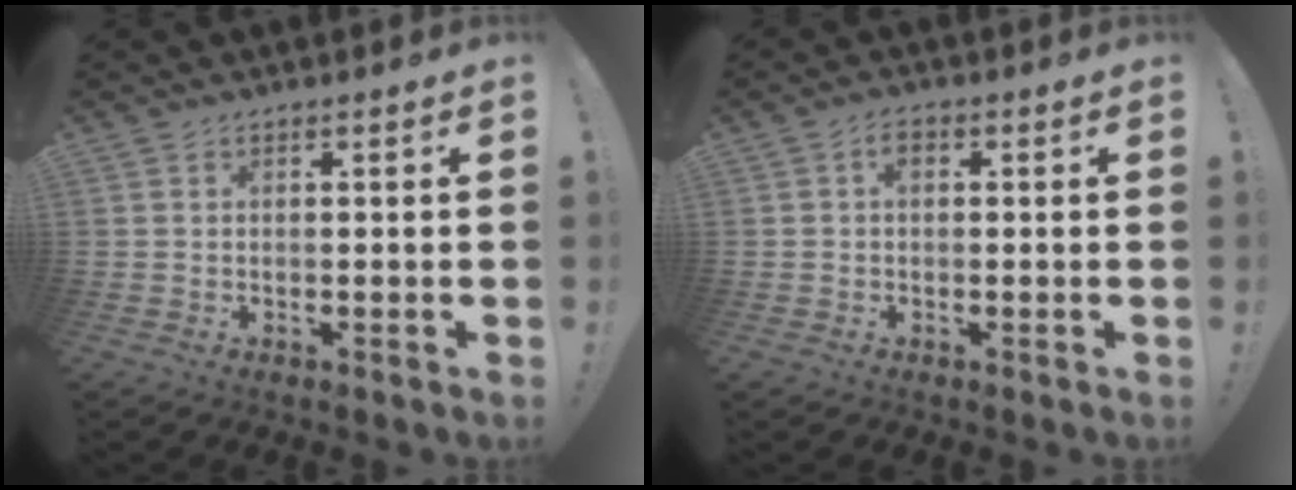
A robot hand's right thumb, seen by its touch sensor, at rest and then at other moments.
{"total": 2.3, "force": [0.4, 1.5, 1.7], "torque": [-0.026, 0.005, 0.004]}